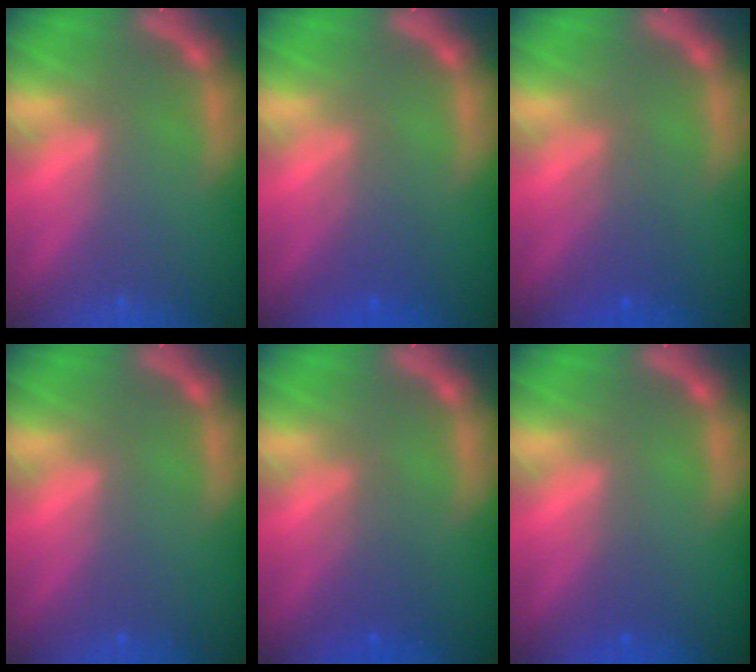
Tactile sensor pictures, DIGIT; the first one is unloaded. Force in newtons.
{"total": 2.5}
{"total": 2.5}
{"total": 0.0}
{"total": 2.5}
{"total": 1.0}